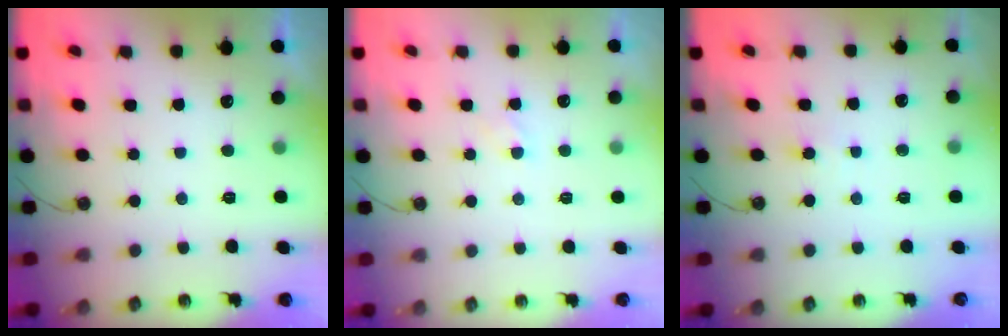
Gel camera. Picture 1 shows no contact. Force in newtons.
{"total": 2.2, "press": 2.2, "slide": 0.3}
{"total": 2.7, "press": 2.7, "slide": 0.5}